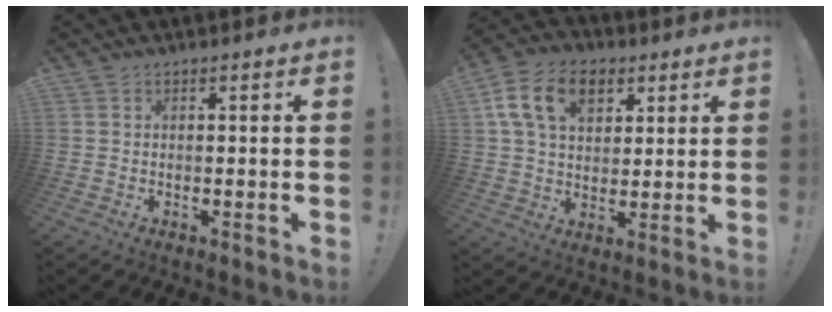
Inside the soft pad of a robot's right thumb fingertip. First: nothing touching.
{"total": 14.5, "force": [6.1, 9.9, 8.7], "torque": [-0.137, -0.008, 0.115]}